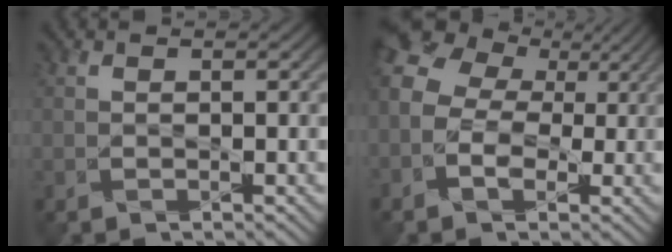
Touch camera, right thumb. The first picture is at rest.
{"total": 10.0, "force": [0.5, 7.9, 6.2], "torque": [-0.146, 0.008, -0.002]}